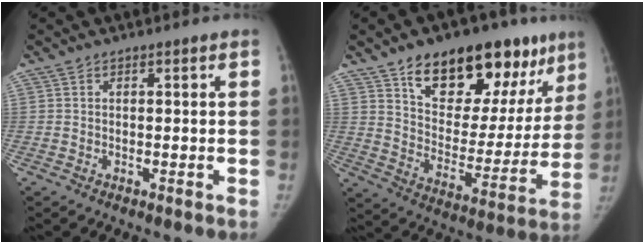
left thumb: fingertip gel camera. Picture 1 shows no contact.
{"total": 25.0, "force": [15.4, 12.6, 15.1], "torque": [-0.165, -0.047, 0.236]}